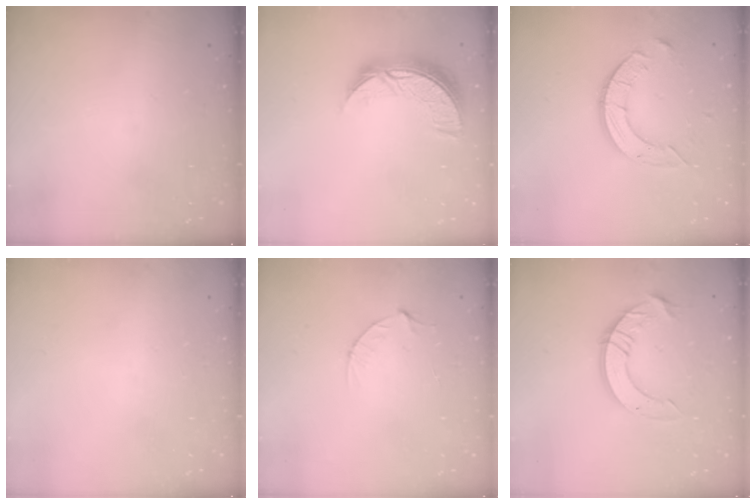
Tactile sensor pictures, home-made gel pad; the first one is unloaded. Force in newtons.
{"total": 9.3, "press": 9.3, "slide": 0.7}
{"total": 9.8, "press": 9.8, "slide": 0.9}
{"total": 0.0}
{"total": 4.1, "press": 4.1, "slide": 0.4}
{"total": 12.6, "press": 12.6, "slide": 1.3}